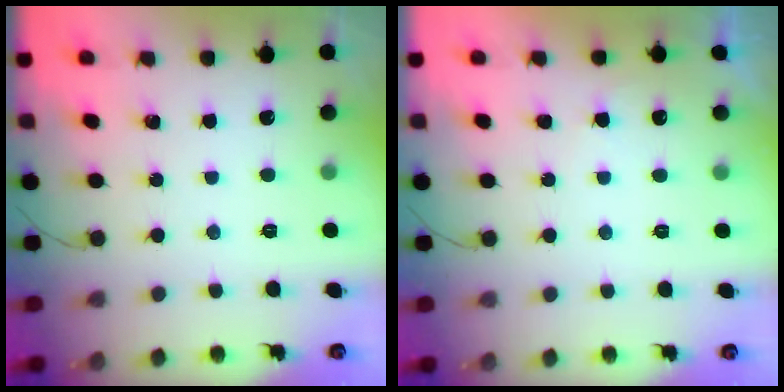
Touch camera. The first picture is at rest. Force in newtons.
{"total": 3.0, "press": 3.0, "slide": 0.0}